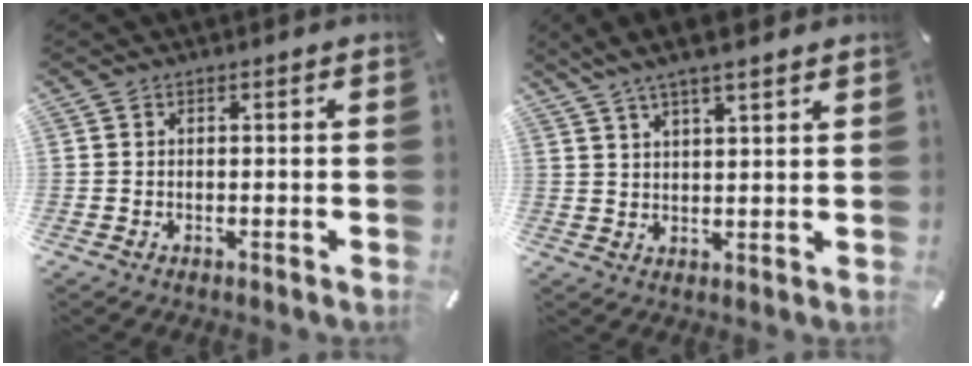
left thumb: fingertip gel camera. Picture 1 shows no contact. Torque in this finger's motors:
{"motor_torque": [1.35, 0.44, 1.43, -1.34, 0.26]}